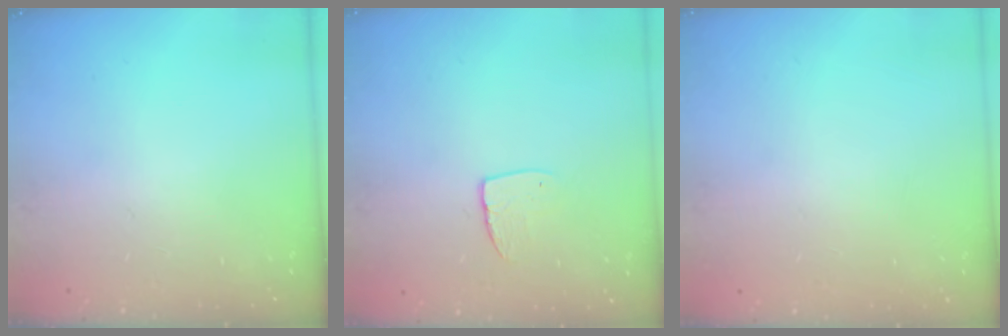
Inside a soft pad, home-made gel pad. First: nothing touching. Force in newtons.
{"total": 6.1, "press": 6.1, "slide": 0.4}
{"total": 0.0}